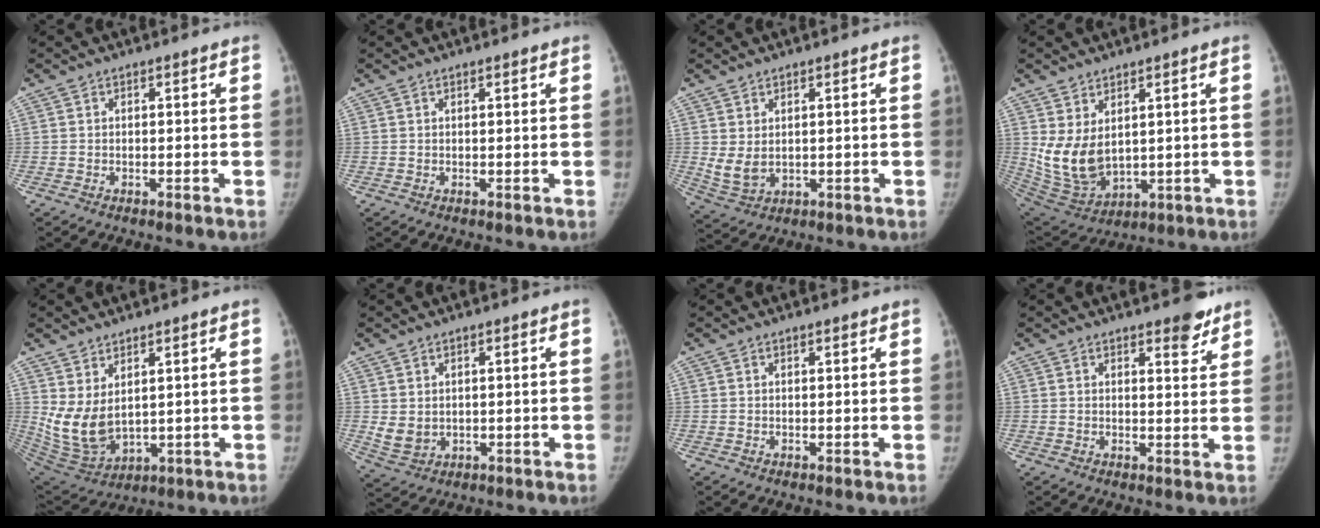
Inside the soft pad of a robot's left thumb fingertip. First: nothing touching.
{"total": 0.6, "force": [0.5, 0.1, 0.4], "torque": [-0.006, -0.002, 0.007]}
{"total": 4.8, "force": [1.0, 3.1, 3.5], "torque": [-0.065, -0.012, 0.032]}
{"total": 10.8, "force": [2.7, 6.8, 7.9], "torque": [-0.144, -0.025, 0.078]}
{"total": 9.9, "force": [3.1, 5.5, 7.7], "torque": [-0.145, -0.026, 0.084]}
{"total": 4.4, "force": [0.6, 3.5, 2.6], "torque": [-0.041, -0.015, 0.027]}
{"total": 0.7, "force": [0.5, 0.1, 0.4], "torque": [-0.007, -0.002, 0.008]}
{"total": 4.7, "force": [3.4, 1.8, 2.6], "torque": [-0.013, -0.022, 0.044]}